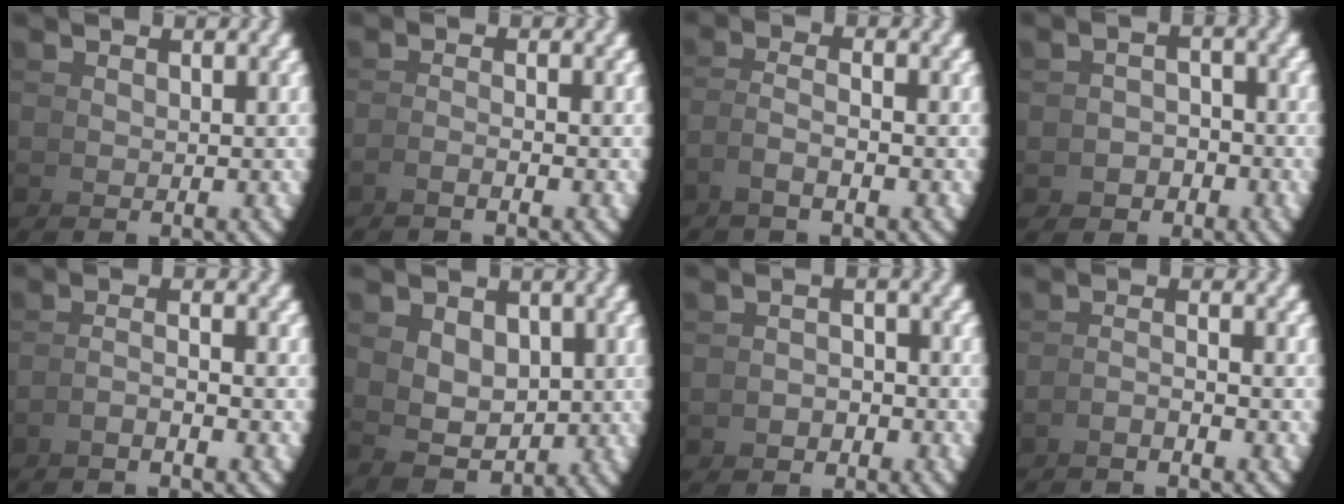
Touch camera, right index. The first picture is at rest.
{"total": 1.9, "force": [-1.0, -1.5, 0.6], "torque": [-0.004, 0.008, -0.020]}
{"total": 2.1, "force": [-0.6, -0.3, 2.0], "torque": [-0.039, 0.000, -0.009]}
{"total": 2.4, "force": [-1.6, 1.7, 0.5], "torque": [0.010, -0.005, -0.028]}
{"total": 1.9, "force": [-1.1, -1.1, 1.1], "torque": [-0.010, 0.005, -0.022]}
{"total": 4.3, "force": [0.7, 3.1, 3.0], "torque": [-0.056, -0.013, 0.028]}
{"total": 1.3, "force": [-1.2, 0.5, 0.1], "torque": [0.018, 0.002, -0.025]}
{"total": 1.9, "force": [-1.3, -1.2, 0.8], "torque": [-0.003, 0.006, -0.025]}